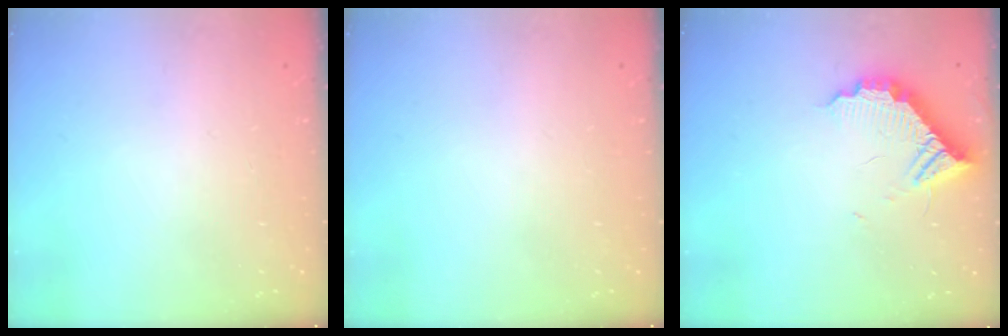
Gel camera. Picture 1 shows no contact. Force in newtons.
{"total": 0.0}
{"total": 11.6, "press": 11.6, "slide": 0.7}